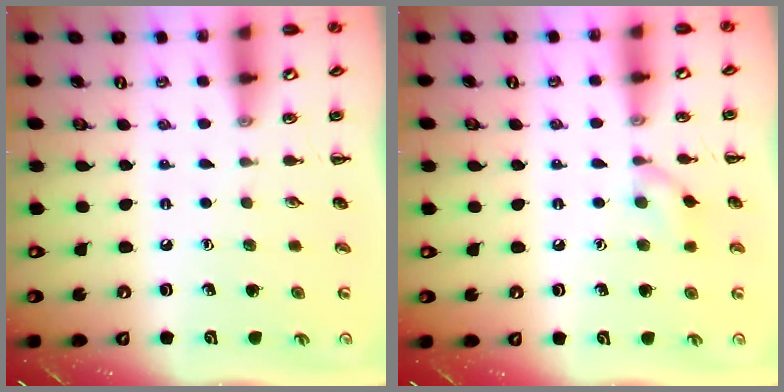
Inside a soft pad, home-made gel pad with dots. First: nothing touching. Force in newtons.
{"total": 7.4, "press": 7.2, "slide": 1.9}